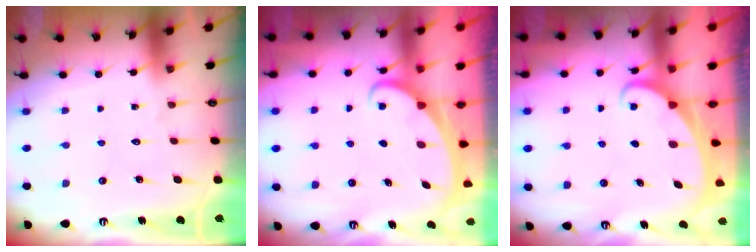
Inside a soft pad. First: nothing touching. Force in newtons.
{"total": 2.0, "press": 2.0, "slide": 0.3}
{"total": 1.8, "press": 1.8, "slide": 0.2}